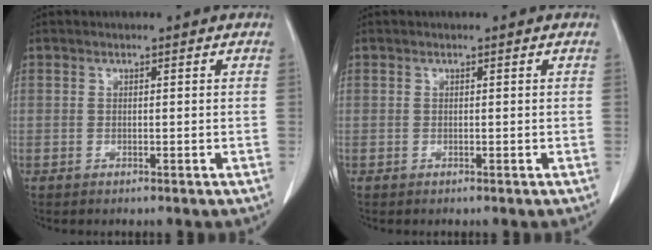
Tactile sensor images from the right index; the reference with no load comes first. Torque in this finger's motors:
{"motor_torque": [0.00, 0.00, 0.00, 0.00]}